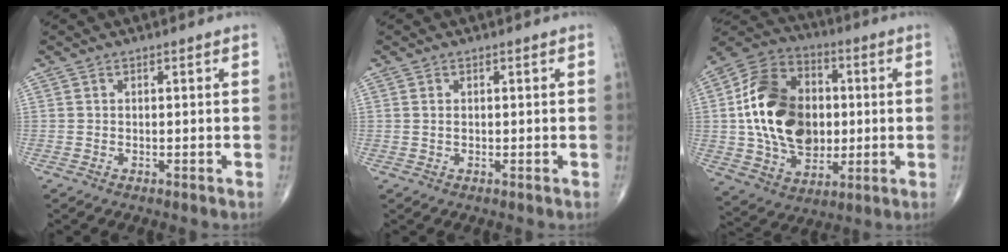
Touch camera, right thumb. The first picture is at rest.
{"total": 0.7, "force": [0.2, 0.4, 0.5], "torque": [-0.014, 0.001, 0.006]}
{"total": 21.6, "force": [0.9, 15.4, 15.2], "torque": [-0.248, 0.012, 0.022]}